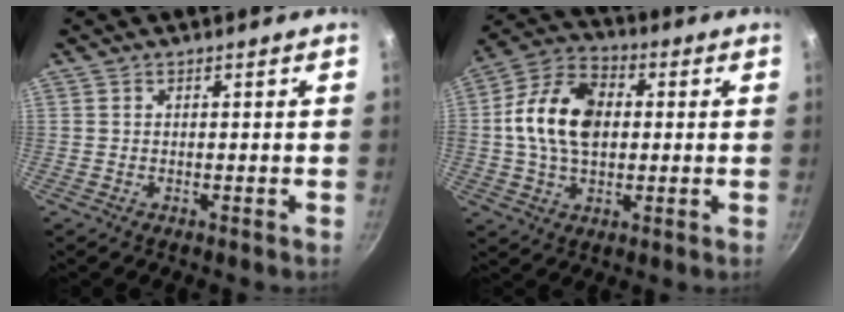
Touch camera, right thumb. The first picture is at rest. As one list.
[{"total": 14.9, "force": [1.1, 10.1, 11.0], "torque": [-0.176, 0.018, 0.003]}]